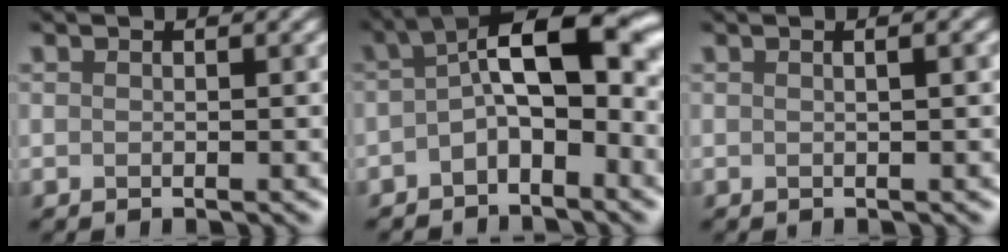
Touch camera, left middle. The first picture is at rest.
{"total": 5.8, "force": [-0.9, 1.8, 5.5], "torque": [-0.101, 0.027, -0.019]}
{"total": 2.5, "force": [0.8, 1.3, 1.9], "torque": [0.001, 0.014, -0.014]}